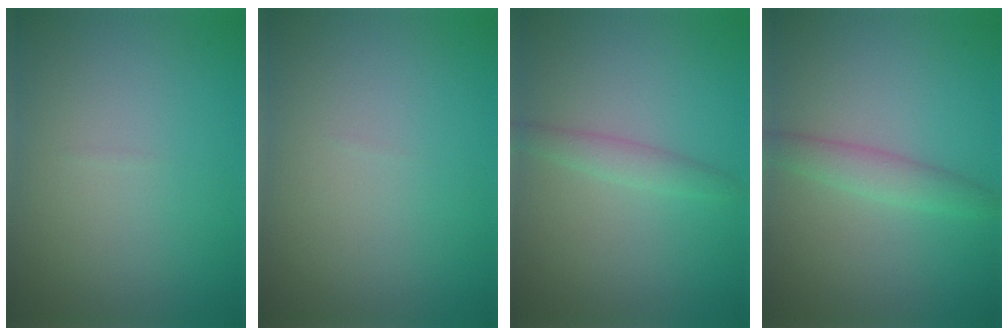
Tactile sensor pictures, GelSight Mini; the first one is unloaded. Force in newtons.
{"total": 0.0}
{"total": 1.7, "press": 1.7, "slide": 0.0}
{"total": 2.5, "press": 2.5, "slide": 0.1}